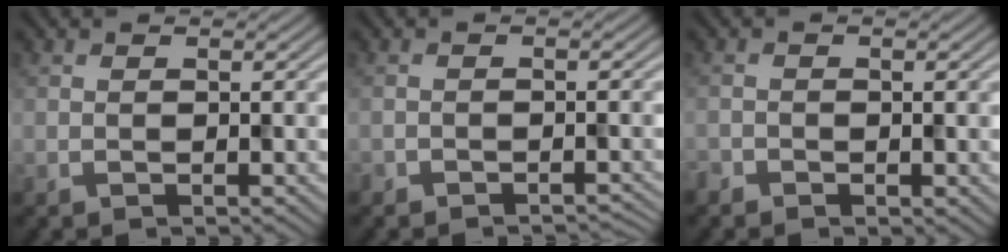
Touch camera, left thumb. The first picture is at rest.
{"total": 1.6, "force": [-1.6, 0.3, 0.3], "torque": [0.001, -0.001, -0.024]}
{"total": 1.2, "force": [-0.8, 0.9, 0.4], "torque": [-0.007, -0.004, -0.020]}